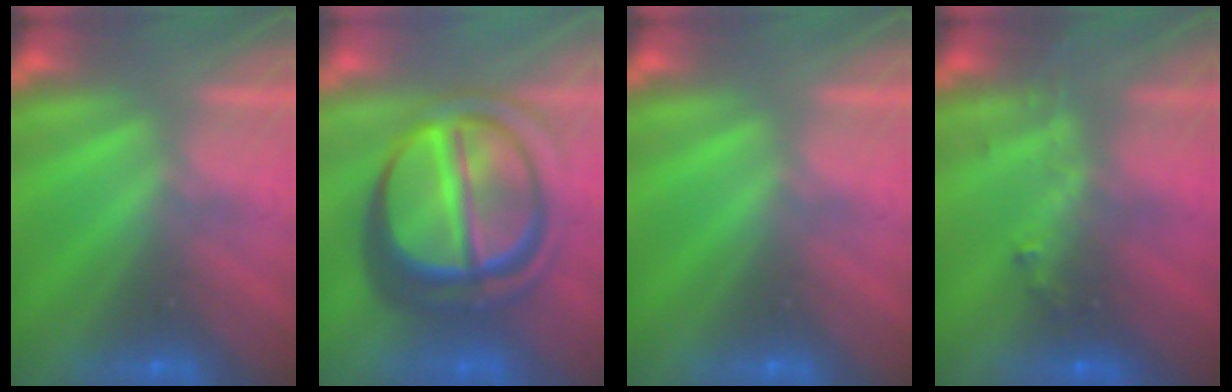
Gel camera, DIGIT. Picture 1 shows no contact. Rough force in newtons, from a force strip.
{"total": 7.8}
{"total": 0.0}
{"total": 2.8}